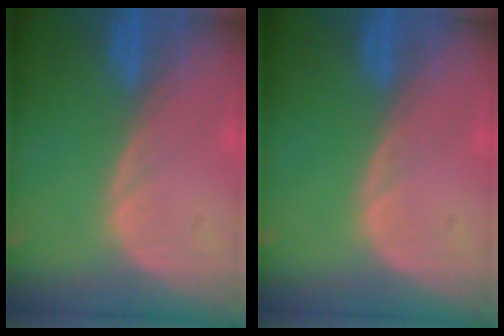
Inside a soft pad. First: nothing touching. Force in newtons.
{"total": 0.0}